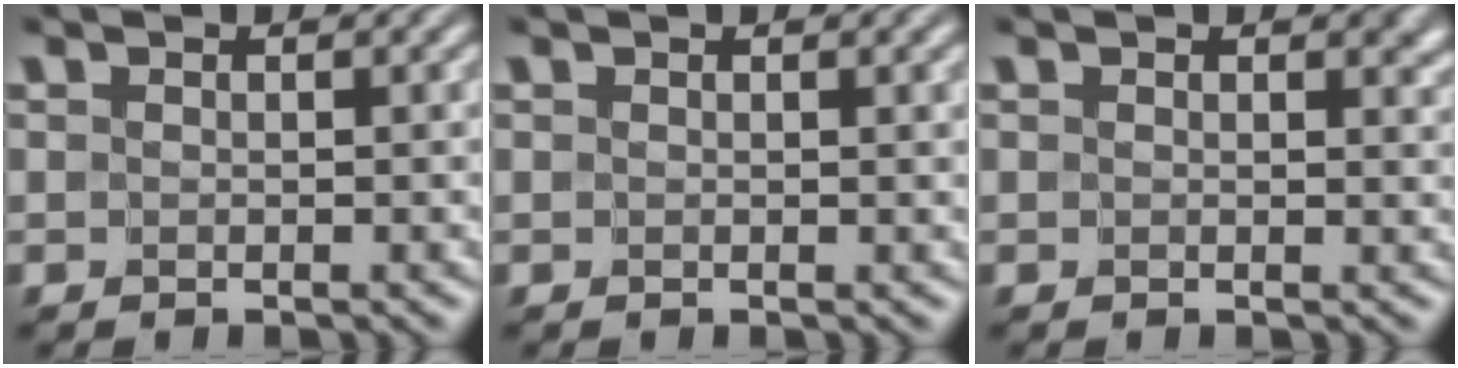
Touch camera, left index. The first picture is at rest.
{"total": 1.0, "force": [0.5, 0.2, 0.9], "torque": [-0.011, -0.002, 0.008]}
{"total": 2.9, "force": [1.1, 1.7, 2.1], "torque": [-0.016, 0.001, 0.013]}